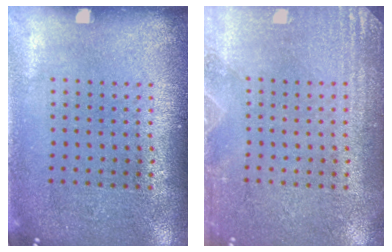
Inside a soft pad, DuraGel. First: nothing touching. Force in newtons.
{"total": 2.7, "press": 2.7, "slide": 0.3}